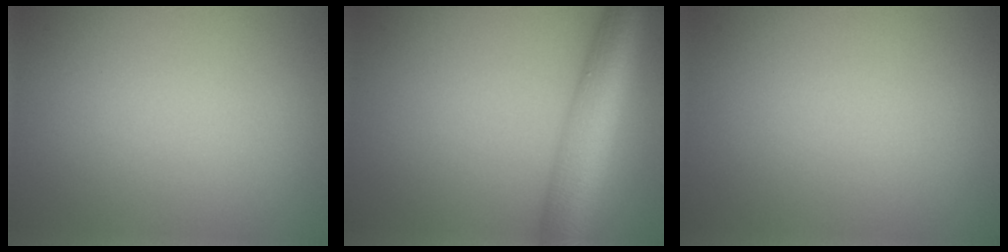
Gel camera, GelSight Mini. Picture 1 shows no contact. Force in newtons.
{"total": 8.1, "press": 8.1, "slide": 0.3}
{"total": 0.0}